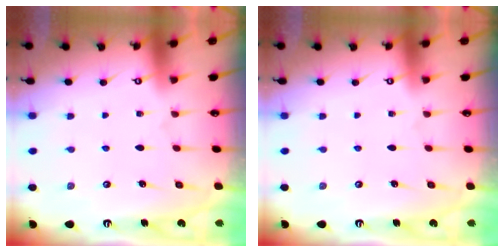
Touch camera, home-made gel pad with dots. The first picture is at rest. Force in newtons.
{"total": 0.0}